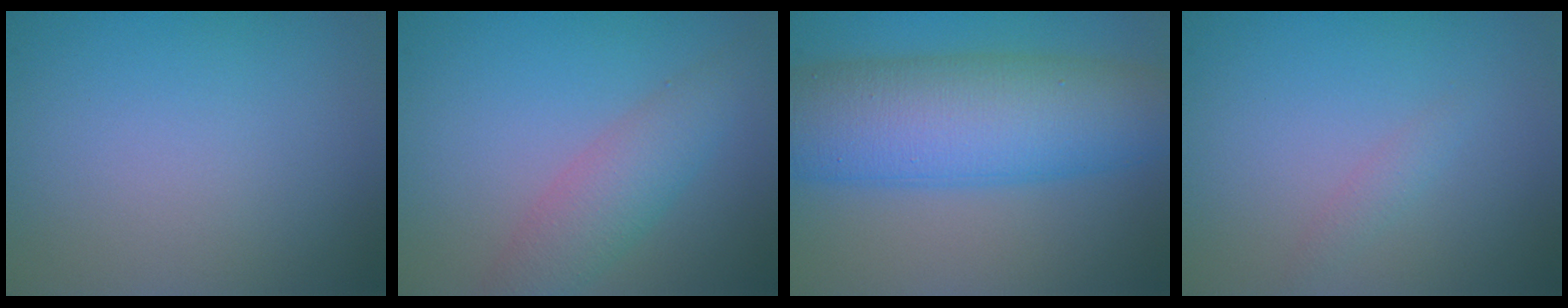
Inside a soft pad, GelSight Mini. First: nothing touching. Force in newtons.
{"total": 3.8, "press": 3.8, "slide": 0.1}
{"total": 10.4, "press": 10.4, "slide": 0.1}
{"total": 0.9, "press": 0.9, "slide": 0.0}